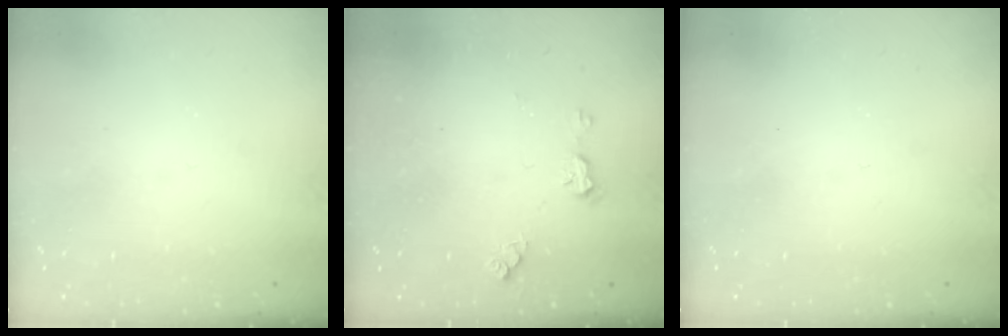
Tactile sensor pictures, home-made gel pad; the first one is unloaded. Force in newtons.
{"total": 5.1, "press": 5.0, "slide": 0.6}
{"total": 0.0}